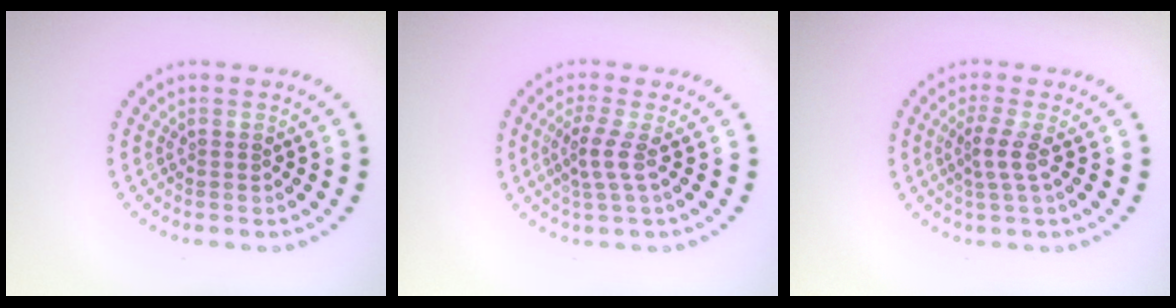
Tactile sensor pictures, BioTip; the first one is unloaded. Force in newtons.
{"total": 2.2, "press": 1.5, "slide": 1.6}
{"total": 2.1, "press": 1.4, "slide": 1.5}